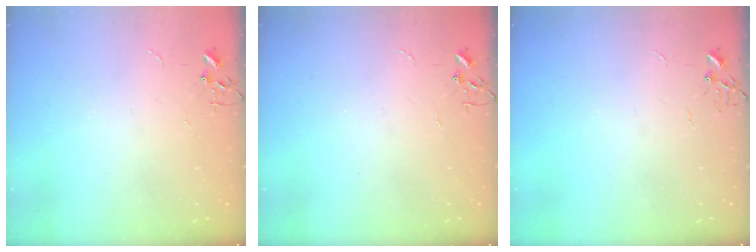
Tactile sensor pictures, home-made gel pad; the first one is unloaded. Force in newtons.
{"total": 0.0}
{"total": 0.0}